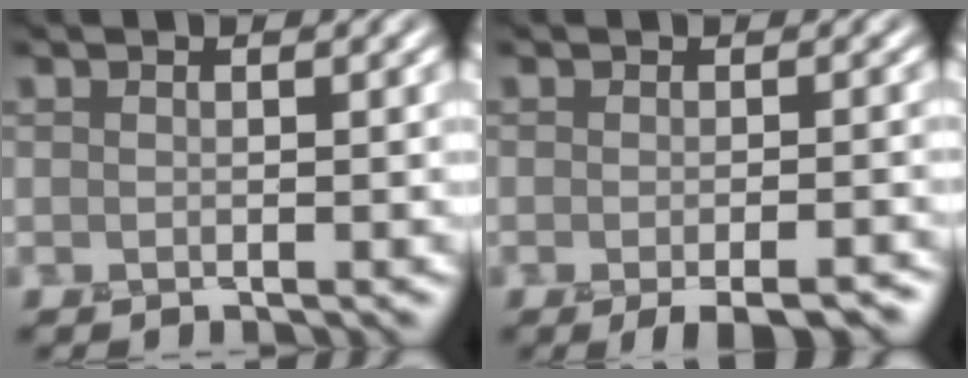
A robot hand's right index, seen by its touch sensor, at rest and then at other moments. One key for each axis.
{"total": 3.9, "fx": -2.7, "fy": 0.9, "fz": 2.7, "tx": -0.036, "ty": -0.006, "tz": -0.036}